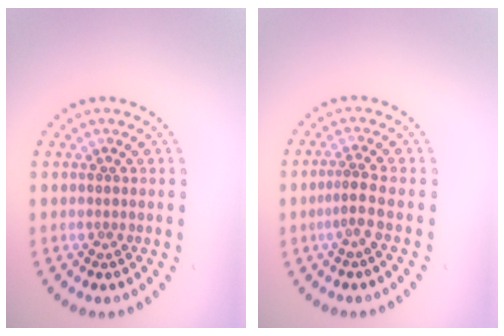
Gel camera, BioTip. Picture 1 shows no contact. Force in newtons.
{"total": 1.8, "press": 1.2, "slide": 1.4}